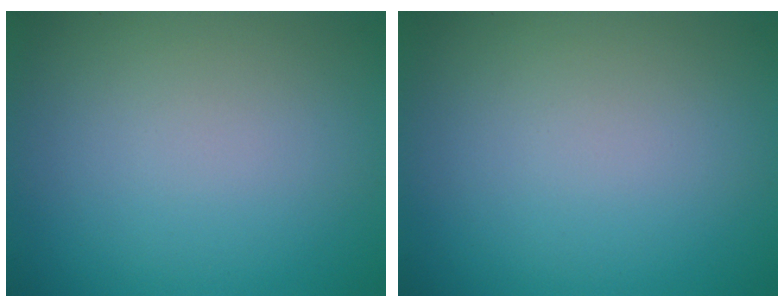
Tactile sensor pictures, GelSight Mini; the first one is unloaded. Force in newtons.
{"total": 0.0}